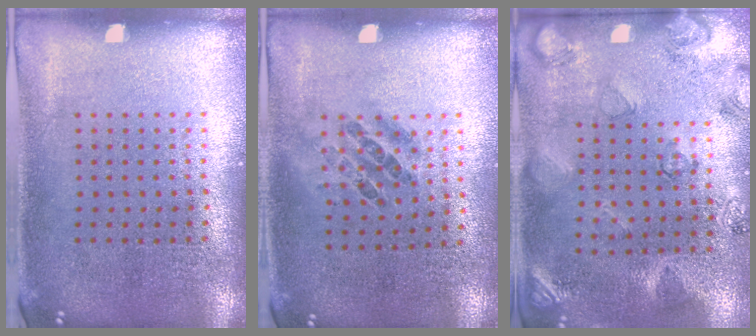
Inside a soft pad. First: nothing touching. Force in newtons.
{"total": 1.0, "press": 0.7, "slide": 0.7}
{"total": 2.6, "press": 1.7, "slide": 1.9}